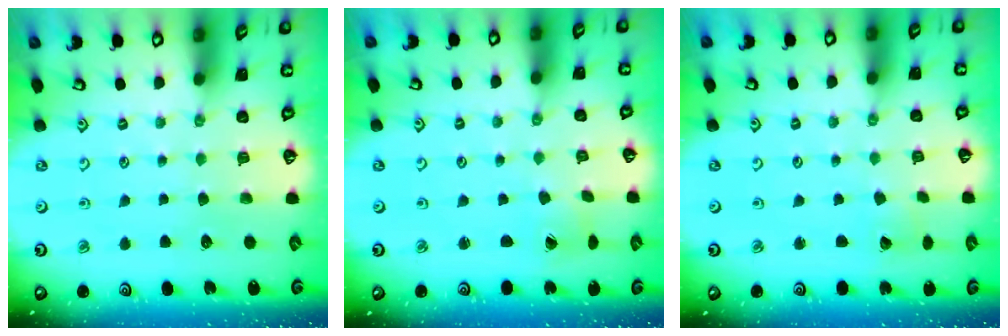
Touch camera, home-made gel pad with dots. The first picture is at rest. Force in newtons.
{"total": 2.2, "press": 2.2, "slide": 0.2}
{"total": 2.4, "press": 2.4, "slide": 0.2}